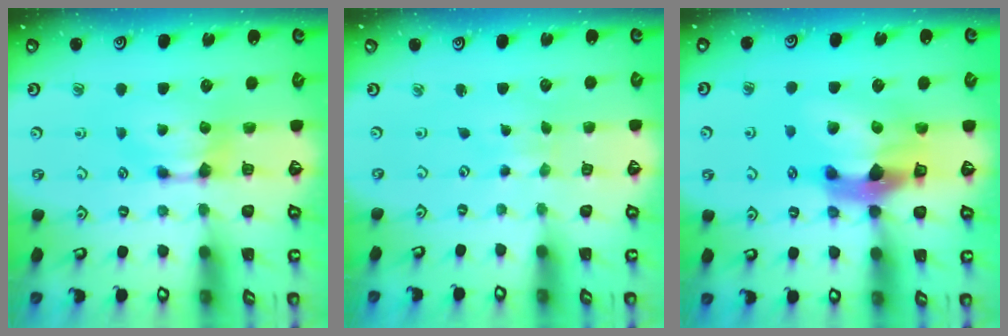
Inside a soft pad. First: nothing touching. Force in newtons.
{"total": 4.3, "press": 4.3, "slide": 0.2}
{"total": 9.5, "press": 9.2, "slide": 2.6}